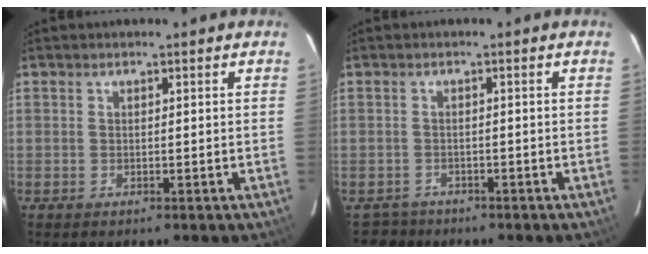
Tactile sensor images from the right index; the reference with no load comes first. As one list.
[{"total": 2.9, "force": [-2.2, 1.8, -0.4], "torque": [0.001, 0.008, -0.037]}]